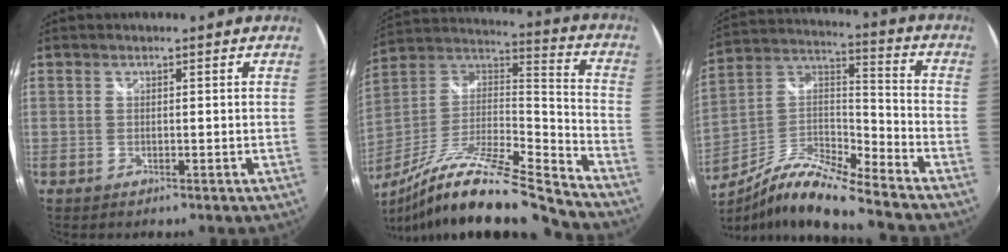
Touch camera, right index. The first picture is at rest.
{"total": 21.8, "force": [-17.0, 2.2, 13.5], "torque": [-0.241, -0.031, -0.298]}
{"total": 14.9, "force": [-11.9, 0.9, 8.9], "torque": [-0.173, -0.003, -0.236]}